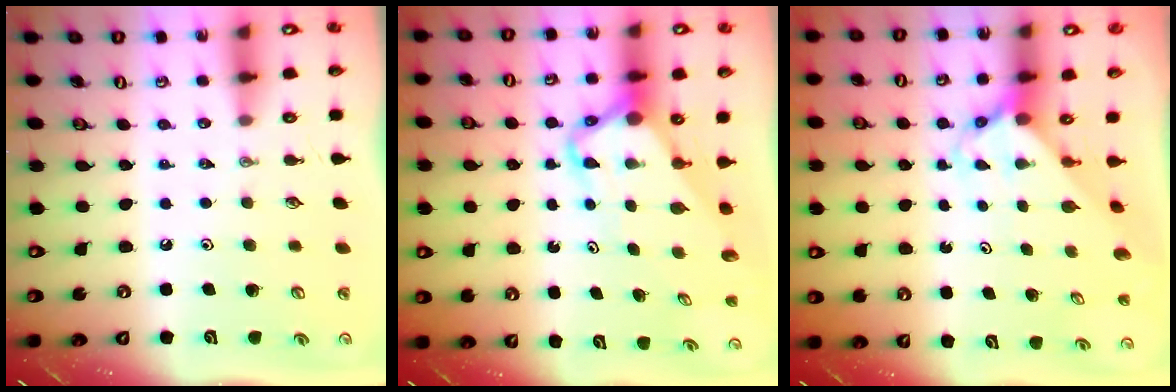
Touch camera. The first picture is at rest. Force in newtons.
{"total": 5.6, "press": 5.5, "slide": 0.6}
{"total": 3.4, "press": 3.4, "slide": 0.3}